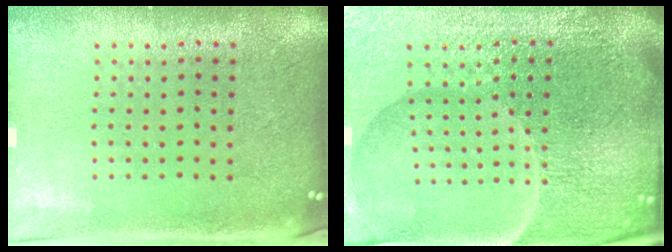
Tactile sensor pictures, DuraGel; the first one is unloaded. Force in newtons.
{"total": 7.3, "press": 6.5, "slide": 3.3}